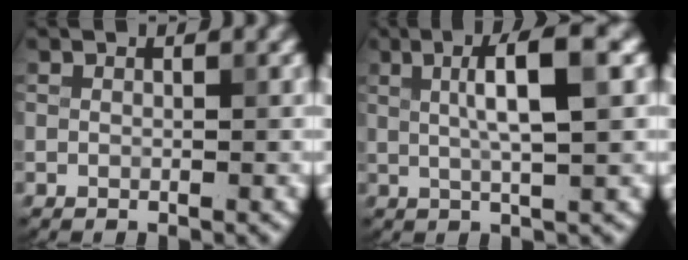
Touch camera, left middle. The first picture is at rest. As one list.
[{"total": 5.7, "force": [1.5, 1.1, 5.4], "torque": [-0.084, 0.013, 0.022]}]